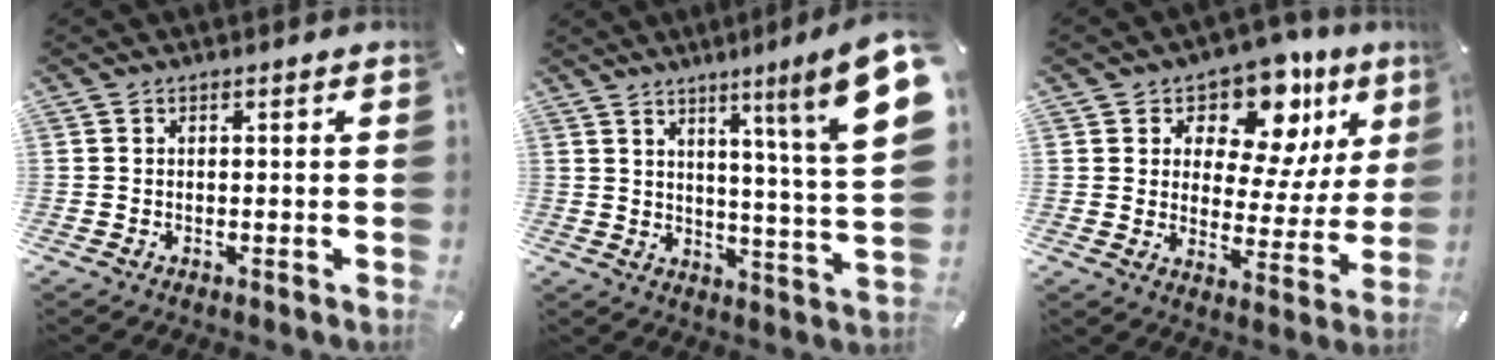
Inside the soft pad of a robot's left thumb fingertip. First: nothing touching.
{"total": 14.4, "force": [7.8, 0.0, 12.1], "torque": [-0.182, -0.058, 0.108]}
{"total": 12.7, "force": [8.5, 7.5, 5.7], "torque": [-0.085, -0.074, 0.149]}